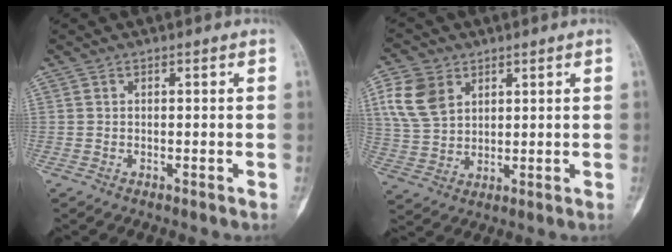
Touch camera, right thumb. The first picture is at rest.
{"total": 9.6, "force": [4.0, 7.0, 5.3], "torque": [-0.094, -0.010, 0.086]}